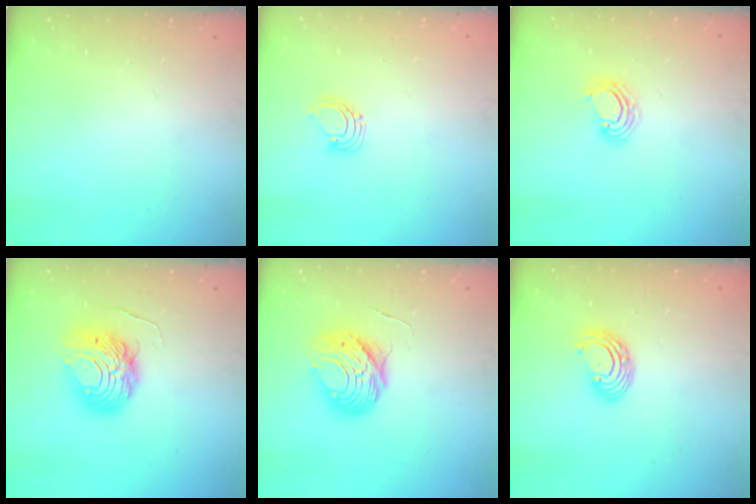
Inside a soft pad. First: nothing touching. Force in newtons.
{"total": 2.6, "press": 2.6, "slide": 0.2}
{"total": 3.6, "press": 3.6, "slide": 0.2}
{"total": 10.2, "press": 10.2, "slide": 1.1}
{"total": 11.1, "press": 11.1, "slide": 0.9}
{"total": 5.8, "press": 5.8, "slide": 0.7}